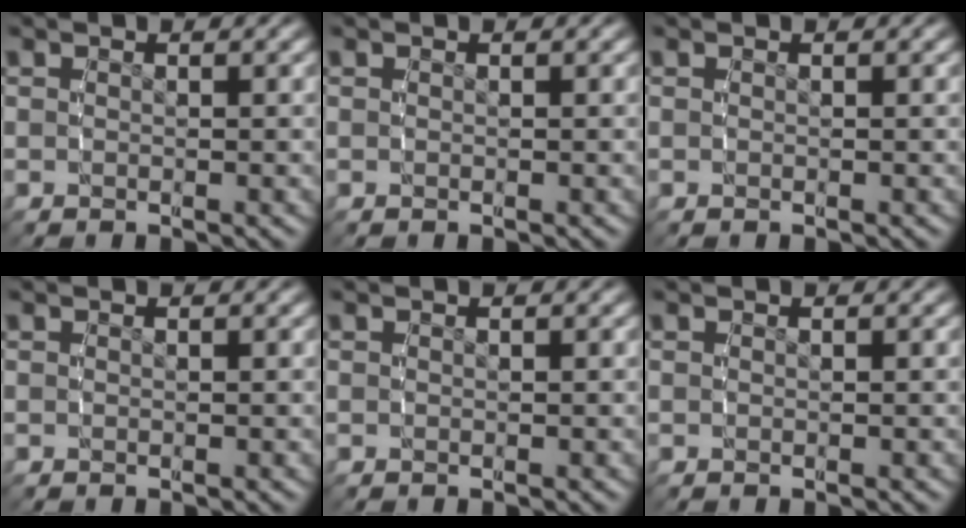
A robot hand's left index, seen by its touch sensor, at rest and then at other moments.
{"total": 0.0}
{"total": 0.0}
{"total": 0.0}
{"total": 0.0}
{"total": 0.0}